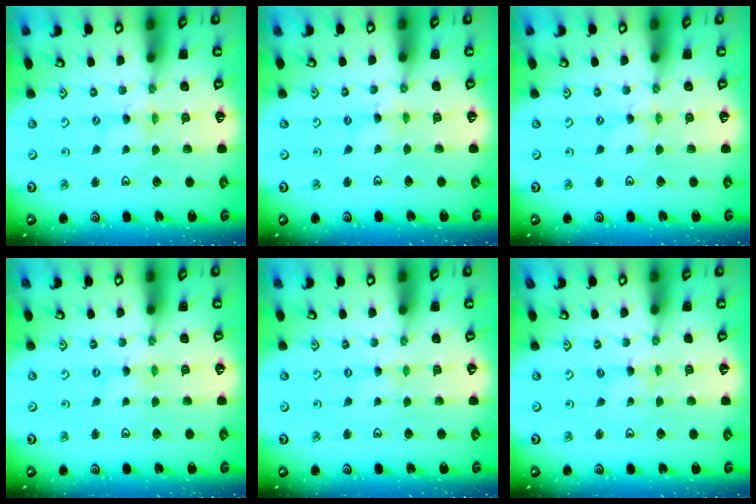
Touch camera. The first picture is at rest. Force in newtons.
{"total": 0.9, "press": 0.9, "slide": 0.3}
{"total": 0.8, "press": 0.8, "slide": 0.2}
{"total": 0.0}
{"total": 0.0}
{"total": 0.0}